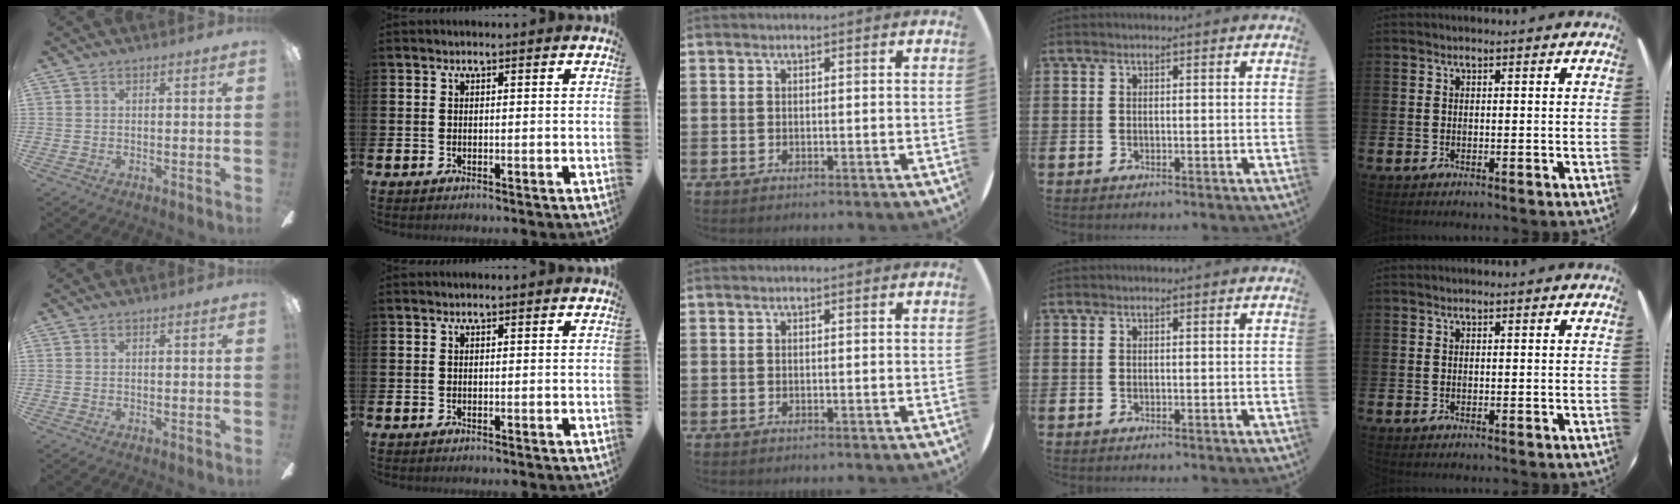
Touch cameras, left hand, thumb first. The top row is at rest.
{}